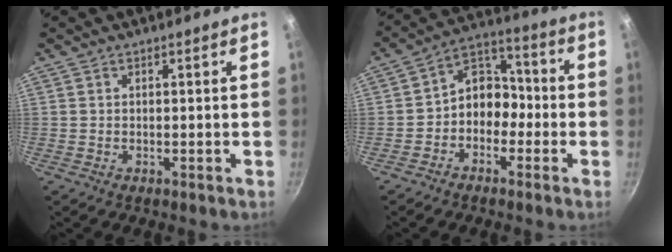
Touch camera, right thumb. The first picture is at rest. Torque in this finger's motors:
{"motor_torque": [-0.09, 0.19, 0.01, -0.19, 0.07]}